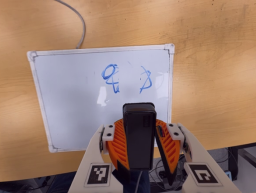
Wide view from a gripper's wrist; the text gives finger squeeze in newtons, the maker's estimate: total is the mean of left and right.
{"total": 9.7, "left": 9.5, "right": 10.0}